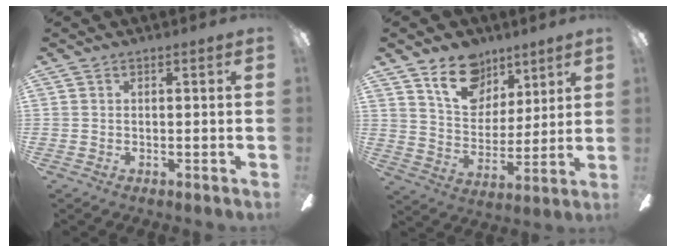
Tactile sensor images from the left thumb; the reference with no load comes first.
{"total": 13.7, "force": [9.0, 9.0, 5.0], "torque": [-0.077, -0.045, 0.171]}